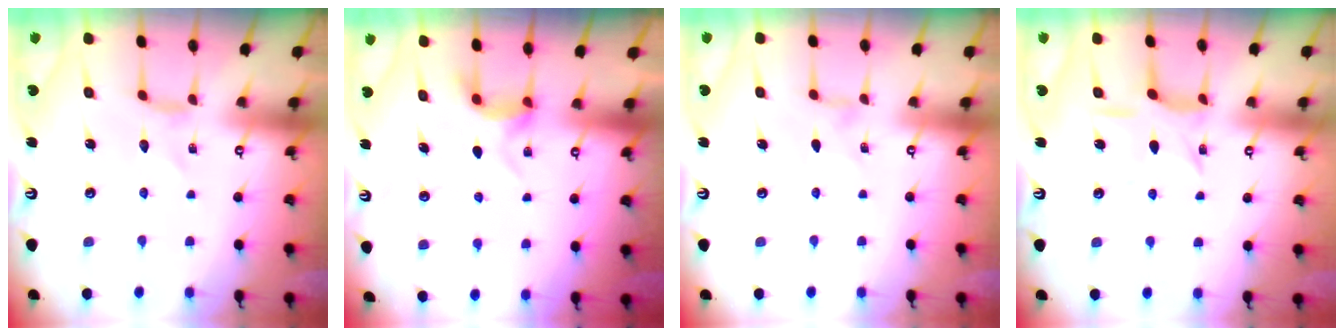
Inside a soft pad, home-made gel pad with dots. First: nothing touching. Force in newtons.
{"total": 5.9, "press": 5.9, "slide": 0.4}
{"total": 0.6, "press": 0.6, "slide": 0.2}
{"total": 9.7, "press": 9.6, "slide": 0.7}